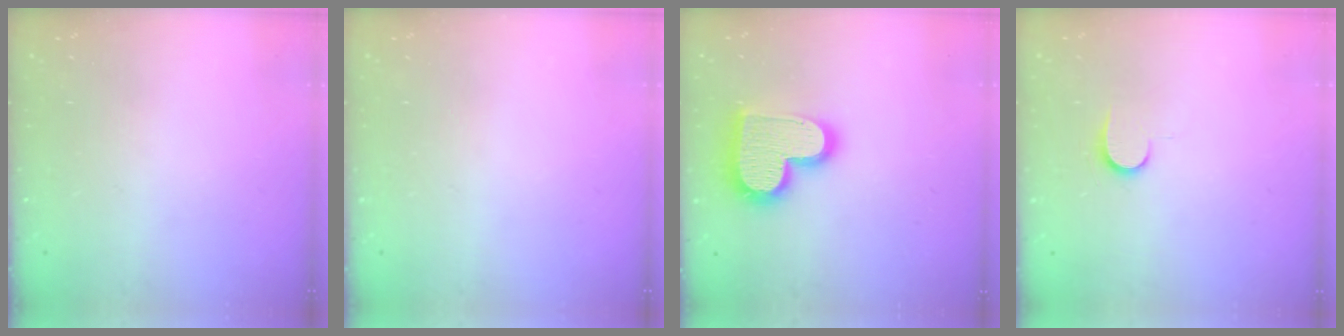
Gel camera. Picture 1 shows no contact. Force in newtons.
{"total": 0.0}
{"total": 17.9, "press": 17.9, "slide": 1.1}
{"total": 6.9, "press": 6.9, "slide": 0.8}